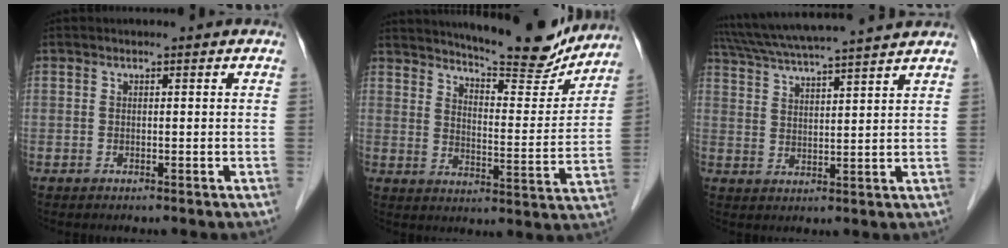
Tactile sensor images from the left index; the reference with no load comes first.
{"total": 17.2, "force": [15.8, 2.3, 6.4], "torque": [-0.096, -0.035, 0.210]}
{"total": 15.9, "force": [14.1, -0.5, 7.3], "torque": [-0.140, 0.030, 0.214]}